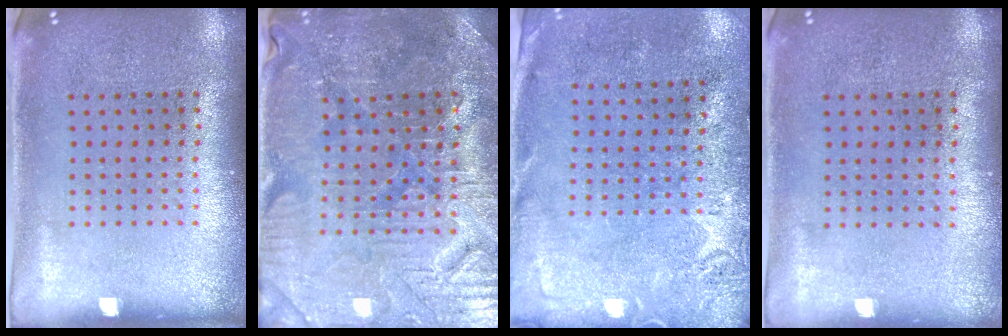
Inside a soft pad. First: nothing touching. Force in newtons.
{"total": 3.6, "press": 3.6, "slide": 0.5}
{"total": 2.6, "press": 2.1, "slide": 1.6}
{"total": 0.0}